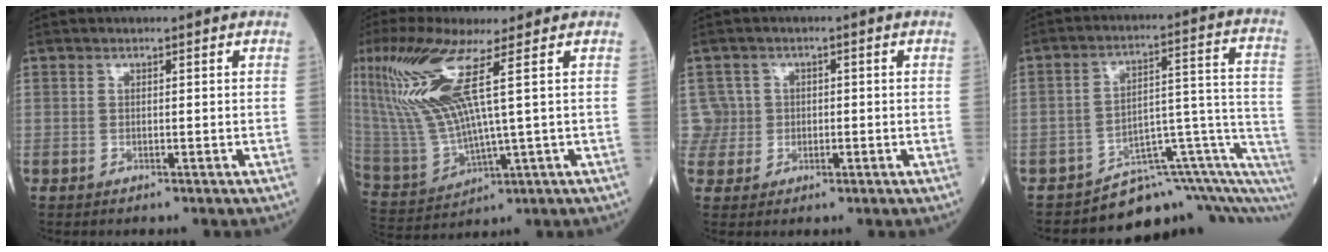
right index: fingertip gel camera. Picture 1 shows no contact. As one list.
[{"total": 13.8, "force": [5.6, 0.9, 12.6], "torque": [-0.301, -0.002, 0.119]}, {"total": 3.7, "force": [0.4, 3.6, -0.5], "torque": [0.023, 0.012, 0.007]}, {"total": 13.0, "force": [-10.8, 3.9, 6.0], "torque": [-0.041, 0.097, -0.137]}]